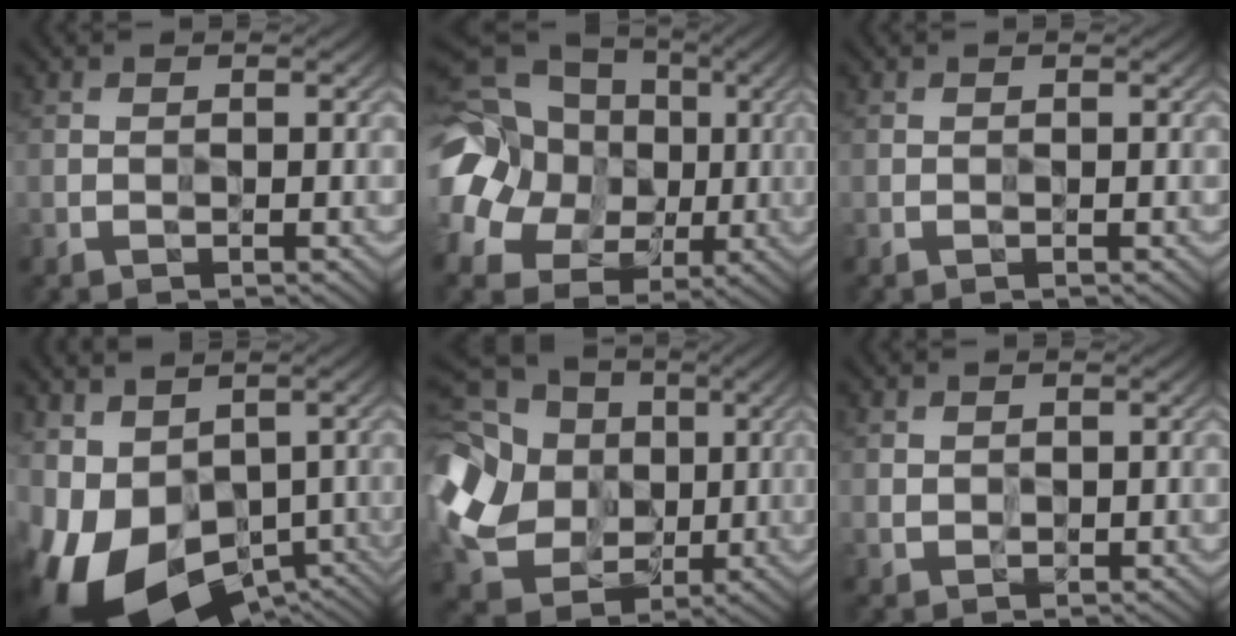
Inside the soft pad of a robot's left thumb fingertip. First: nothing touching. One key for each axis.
{"total": 20.2, "fx": 3.7, "fy": 17.5, "fz": 9.3, "tx": -0.273, "ty": 0.034, "tz": 0.042}
{"total": 0.0}
{"total": 15.4, "fx": -4.7, "fy": 10.0, "fz": 10.7, "tx": -0.227, "ty": -0.026, "tz": -0.027}
{"total": 17.4, "fx": 2.1, "fy": 15.1, "fz": 8.5, "tx": -0.266, "ty": -0.001, "tz": 0.044}
{"total": 1.9, "fx": 1.3, "fy": 1.3, "fz": 0.7, "tx": -0.019, "ty": -0.002, "tz": 0.029}